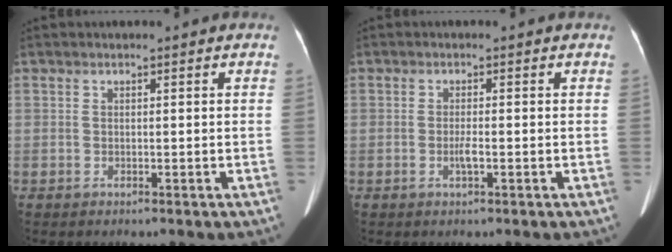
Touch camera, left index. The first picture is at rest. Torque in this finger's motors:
{"motor_torque": [0.37, -0.06, 0.18, 0.06]}